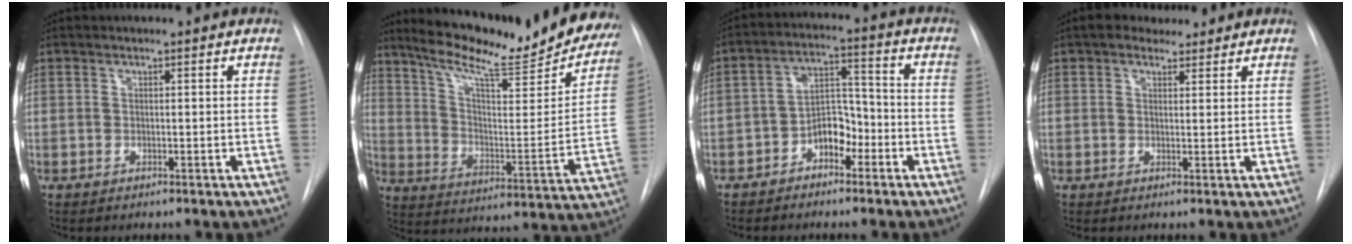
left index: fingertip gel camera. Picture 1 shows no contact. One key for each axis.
{"total": 25.9, "fx": 22.3, "fy": 4.3, "fz": 12.5, "tx": -0.196, "ty": -0.052, "tz": 0.306}
{"total": 6.3, "fx": -3.3, "fy": 3.5, "fz": 4.0, "tx": -0.071, "ty": 0.024, "tz": -0.062}
{"total": 3.9, "fx": 3.1, "fy": 2.0, "fz": 1.2, "tx": -0.017, "ty": 0.018, "tz": 0.049}